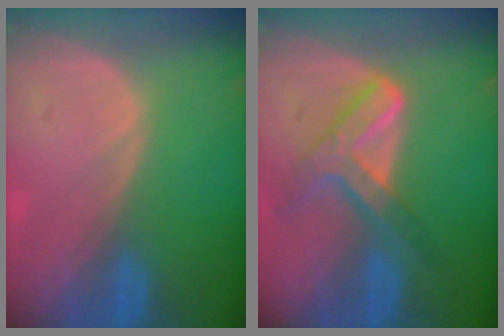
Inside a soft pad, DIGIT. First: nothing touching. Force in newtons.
{"total": 7.3, "press": 6.2, "slide": 3.8}